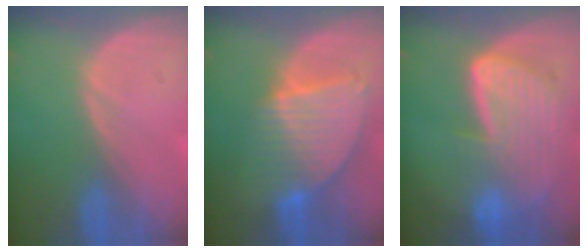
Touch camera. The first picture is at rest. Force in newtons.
{"total": 8.5, "press": 7.4, "slide": 4.2}
{"total": 9.2, "press": 8.1, "slide": 4.5}